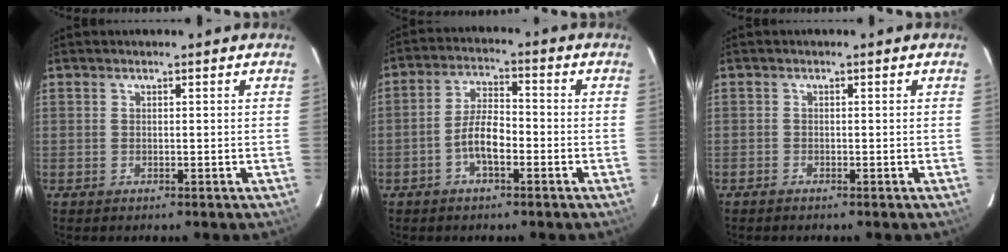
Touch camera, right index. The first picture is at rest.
{"total": 5.9, "force": [-2.6, 2.1, 4.9], "torque": [-0.104, 0.013, -0.048]}
{"total": 0.7, "force": [-0.7, 0.2, -0.1], "torque": [-0.001, 0.002, -0.016]}